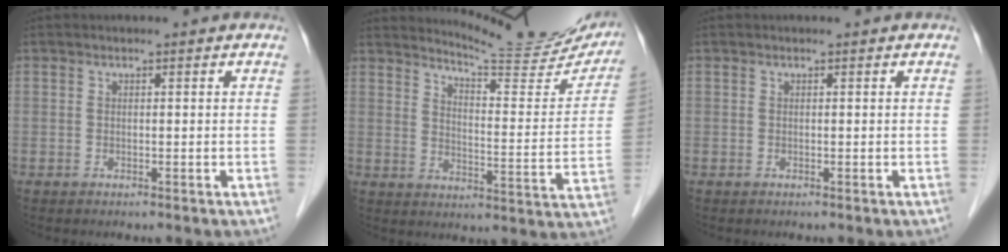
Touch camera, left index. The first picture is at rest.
{"total": 16.5, "force": [15.8, 1.2, 4.7], "torque": [-0.065, -0.071, 0.192]}
{"total": 0.0}